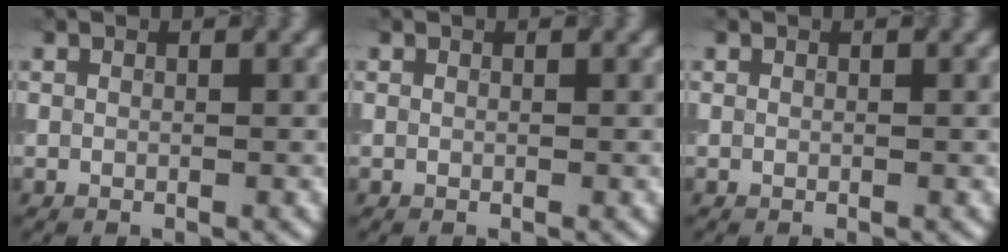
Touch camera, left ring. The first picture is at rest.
{"total": 0.0}
{"total": 0.0}